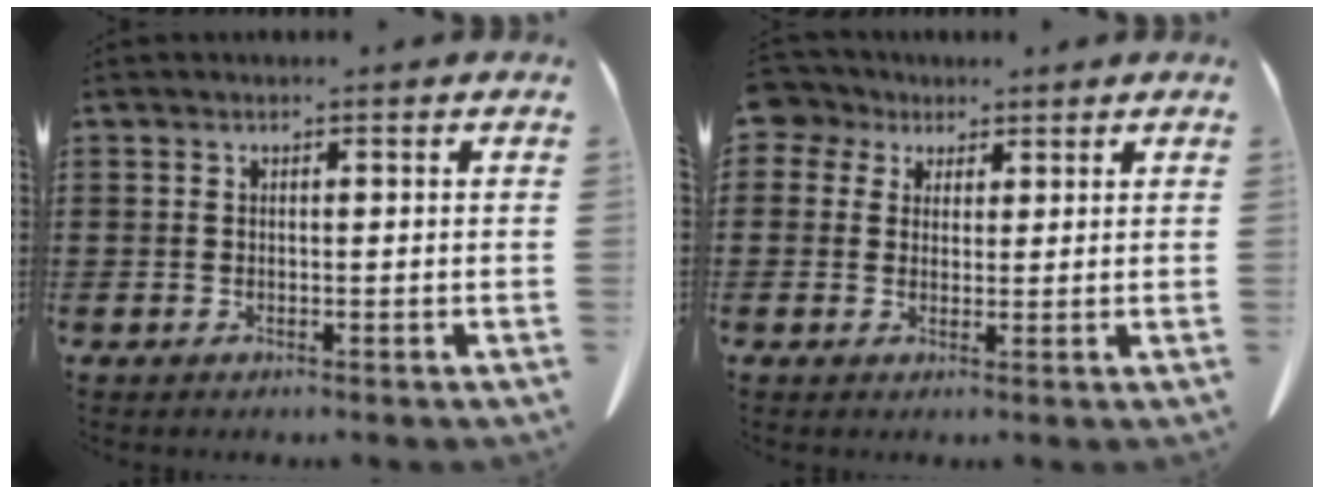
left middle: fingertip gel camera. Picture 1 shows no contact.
{"total": 3.7, "force": [2.3, 2.8, 0.7], "torque": [-0.023, 0.008, 0.041]}